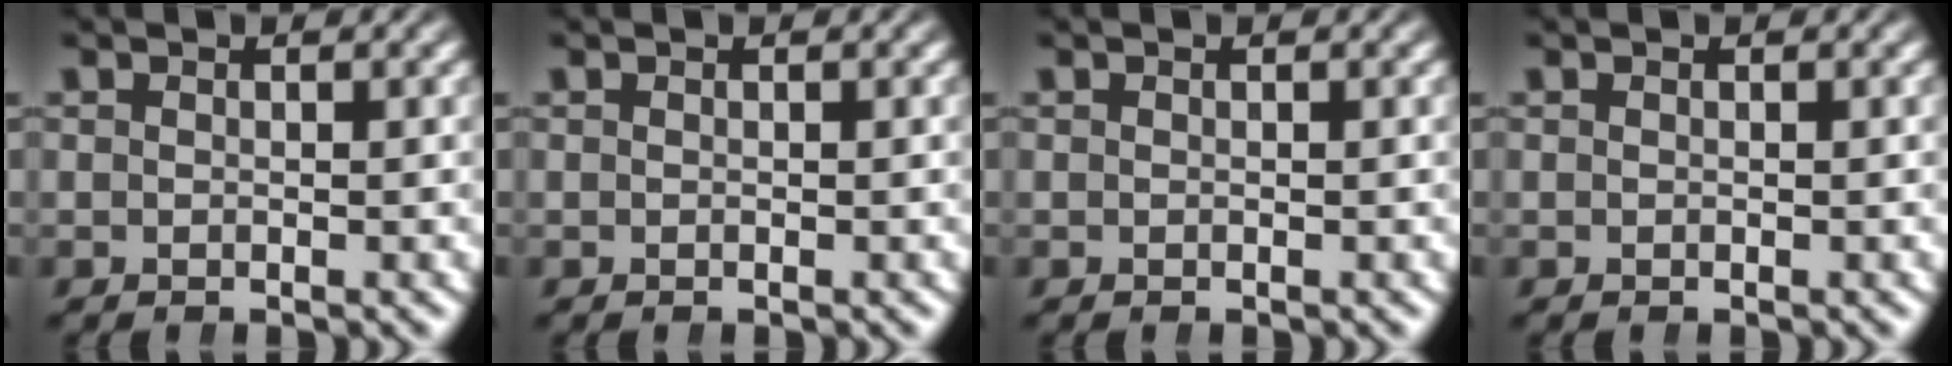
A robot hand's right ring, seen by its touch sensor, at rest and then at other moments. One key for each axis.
{"total": 0.0}
{"total": 0.0}
{"total": 0.0}